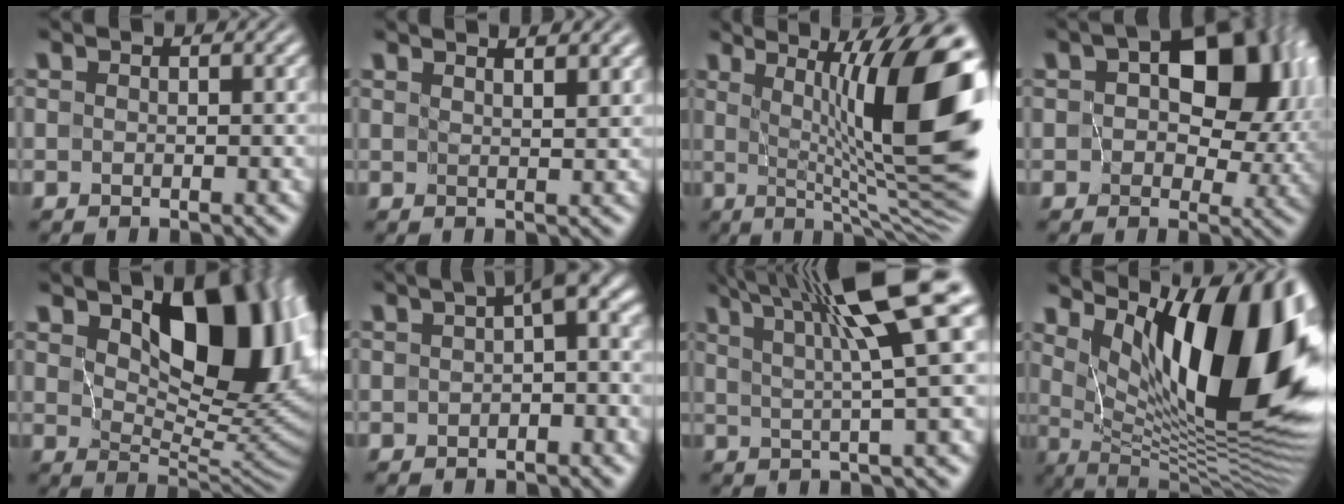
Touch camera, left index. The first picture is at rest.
{"total": 2.2, "force": [1.8, 0.2, 1.2], "torque": [-0.010, 0.004, 0.021]}
{"total": 14.5, "force": [2.2, 3.1, 14.0], "torque": [-0.177, 0.004, 0.037]}
{"total": 11.4, "force": [2.4, 6.9, 8.7], "torque": [-0.115, 0.009, 0.033]}
{"total": 10.0, "force": [3.3, 5.2, 7.9], "torque": [-0.118, -0.006, 0.056]}
{"total": 4.6, "force": [0.6, 2.0, 4.1], "torque": [-0.042, 0.019, 0.000]}
{"total": 10.6, "force": [5.0, 1.4, 9.3], "torque": [-0.125, 0.027, 0.077]}
{"total": 16.5, "force": [5.8, 5.9, 14.3], "torque": [-0.187, 0.004, 0.097]}